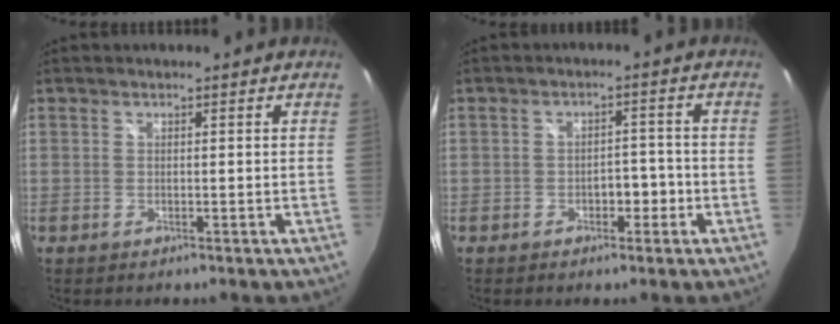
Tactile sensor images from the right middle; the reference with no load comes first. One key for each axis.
{"total": 2.8, "fx": -1.1, "fy": 2.0, "fz": 1.5, "tx": -0.024, "ty": 0.009, "tz": -0.016}